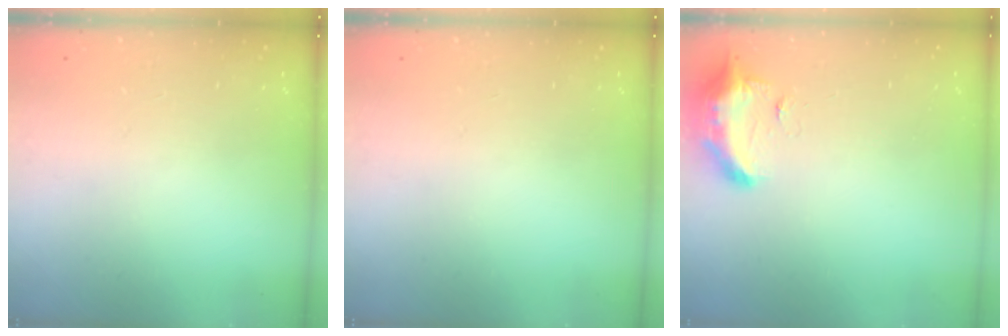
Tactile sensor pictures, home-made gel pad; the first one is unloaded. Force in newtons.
{"total": 0.0}
{"total": 19.4, "press": 12.3, "slide": 14.9}